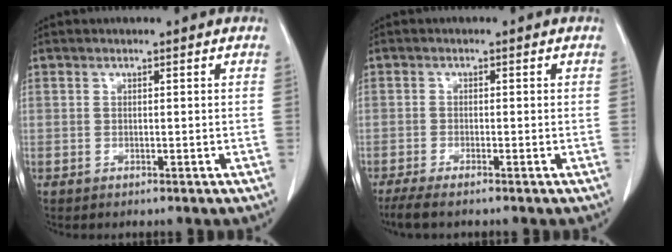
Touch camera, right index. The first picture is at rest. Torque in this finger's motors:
{"motor_torque": [0.05, -0.02, 0.13, 0.02]}